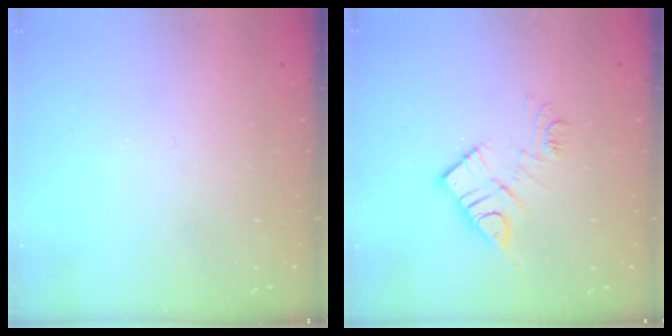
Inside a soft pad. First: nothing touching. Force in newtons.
{"total": 11.1, "press": 11.1, "slide": 0.8}